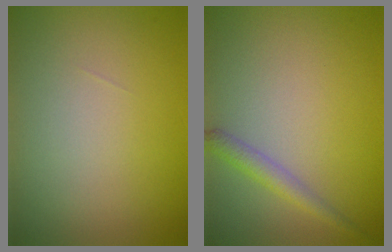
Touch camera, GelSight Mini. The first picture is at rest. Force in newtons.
{"total": 1.9, "press": 1.9, "slide": 0.1}